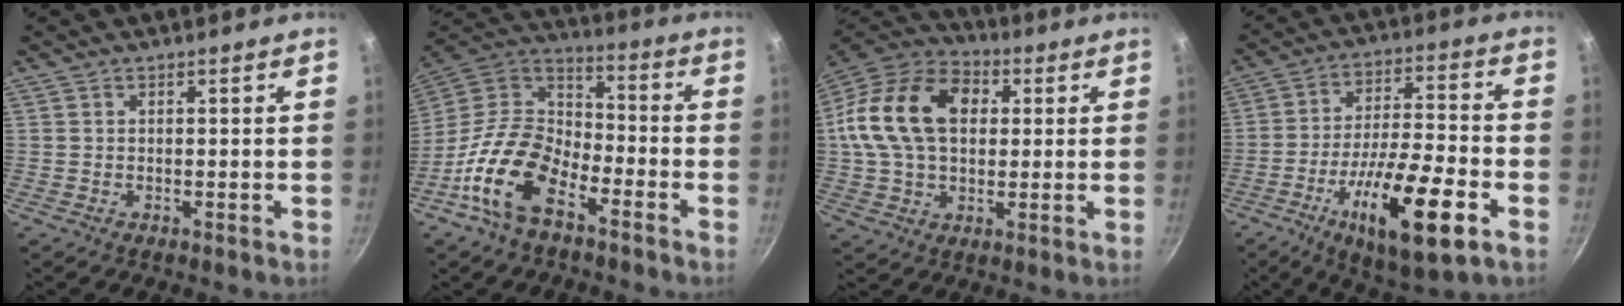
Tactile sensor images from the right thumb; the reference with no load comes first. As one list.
[{"total": 16.9, "force": [-8.9, 9.2, 11.1], "torque": [-0.185, 0.063, -0.189]}, {"total": 20.9, "force": [3.5, 14.6, 14.6], "torque": [-0.257, 0.027, 0.050]}, {"total": 19.7, "force": [-8.3, 5.5, 17.0], "torque": [-0.281, 0.030, -0.138]}]